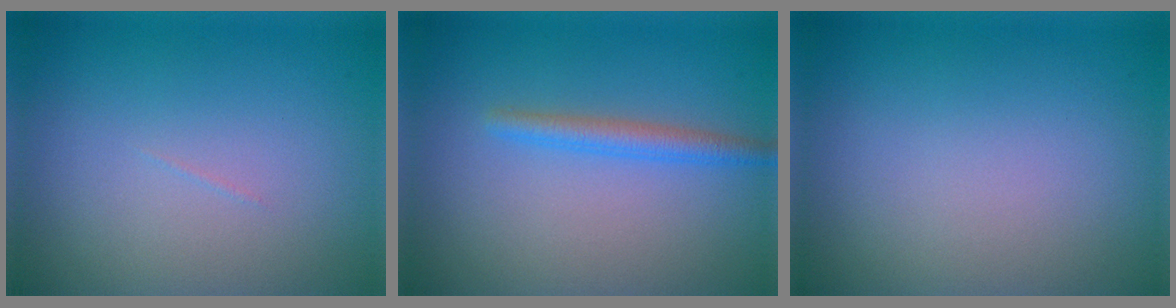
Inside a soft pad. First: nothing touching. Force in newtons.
{"total": 2.2, "press": 2.1, "slide": 0.1}
{"total": 0.0}